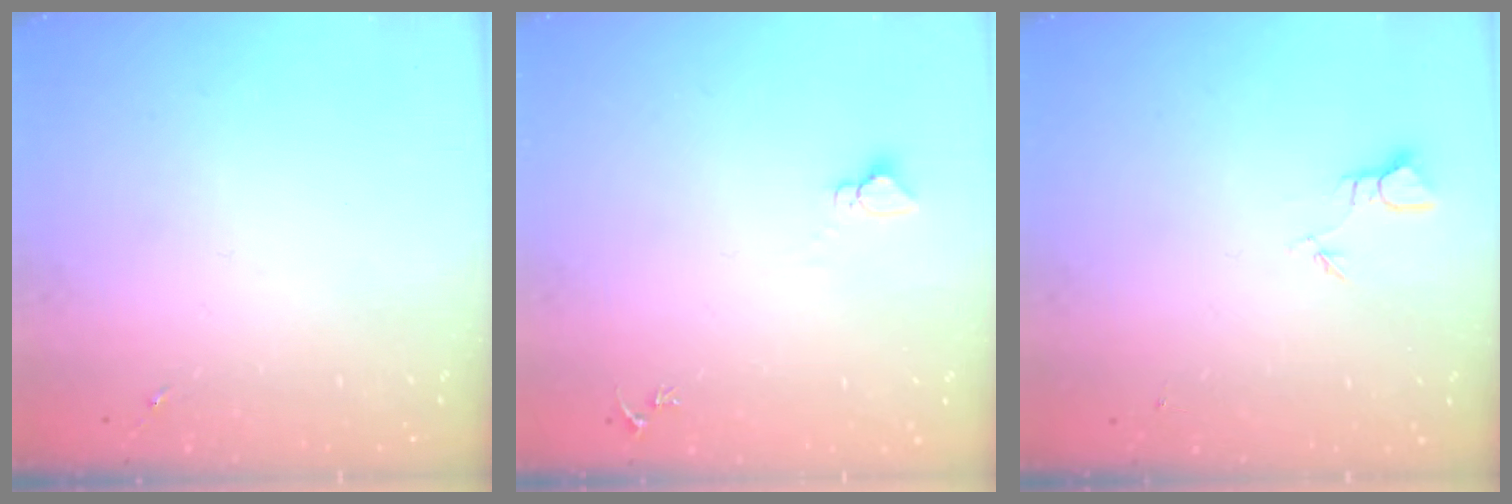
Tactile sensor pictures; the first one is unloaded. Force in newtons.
{"total": 2.8, "press": 2.8, "slide": 0.2}
{"total": 2.4, "press": 2.4, "slide": 0.2}